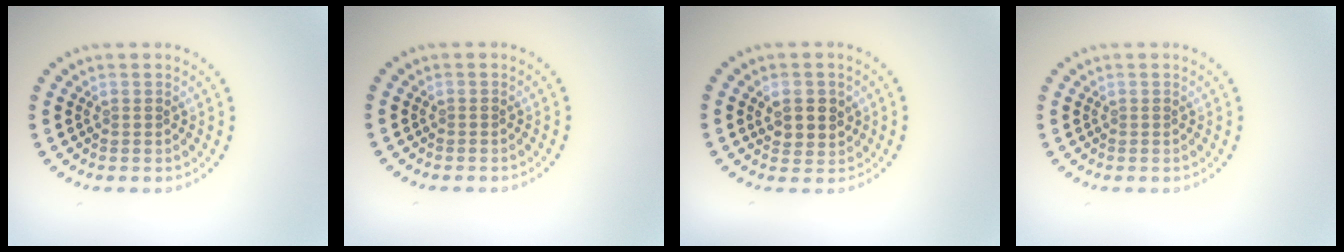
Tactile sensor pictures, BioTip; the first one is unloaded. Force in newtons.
{"total": 0.0}
{"total": 2.7, "press": 2.6, "slide": 0.8}
{"total": 0.0}